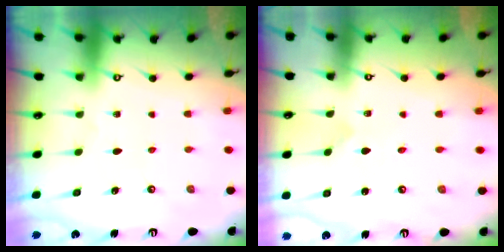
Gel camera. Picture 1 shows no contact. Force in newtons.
{"total": 0.9, "press": 0.9, "slide": 0.1}